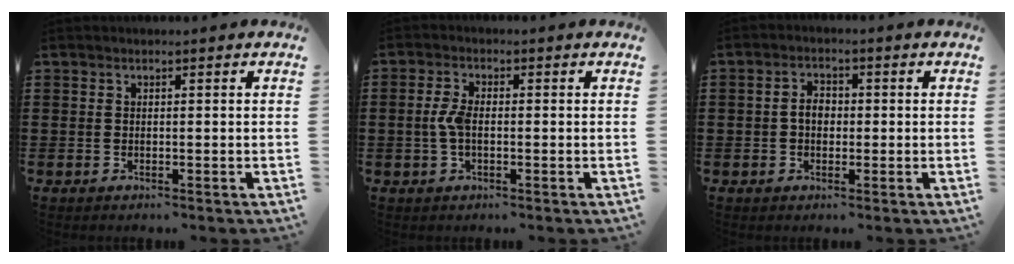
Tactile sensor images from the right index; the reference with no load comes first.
{"total": 3.7, "force": [-0.4, 1.6, 3.3], "torque": [-0.085, -0.005, -0.014]}
{"total": 2.9, "force": [-0.3, 1.9, 2.1], "torque": [-0.042, 0.005, -0.006]}